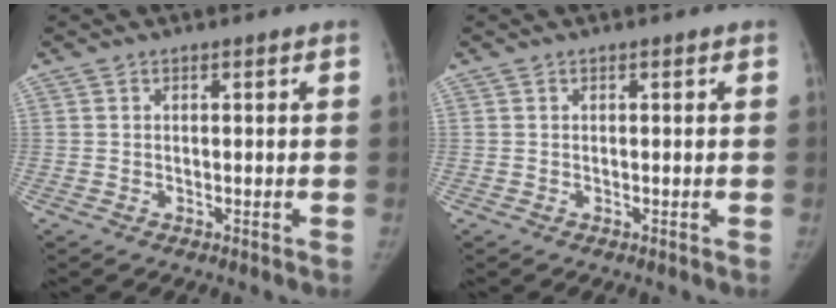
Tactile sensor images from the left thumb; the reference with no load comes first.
{"total": 0.0}